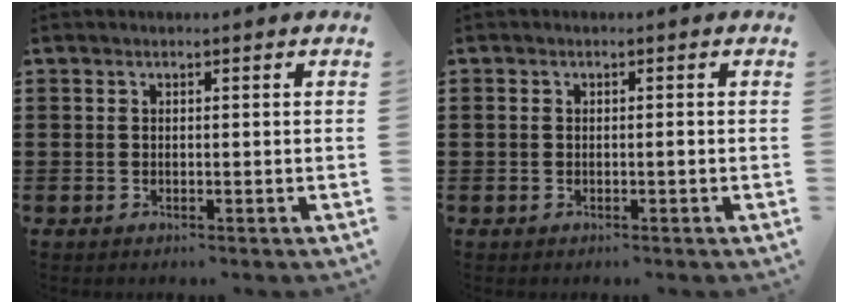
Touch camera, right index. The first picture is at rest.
{"total": 0.9, "force": [-0.2, 0.5, 0.8], "torque": [-0.016, 0.002, -0.004]}